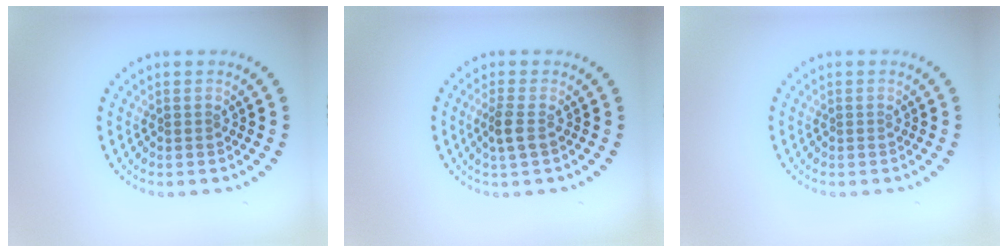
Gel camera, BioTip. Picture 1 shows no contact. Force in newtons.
{"total": 1.9, "press": 1.6, "slide": 1.0}
{"total": 0.0}